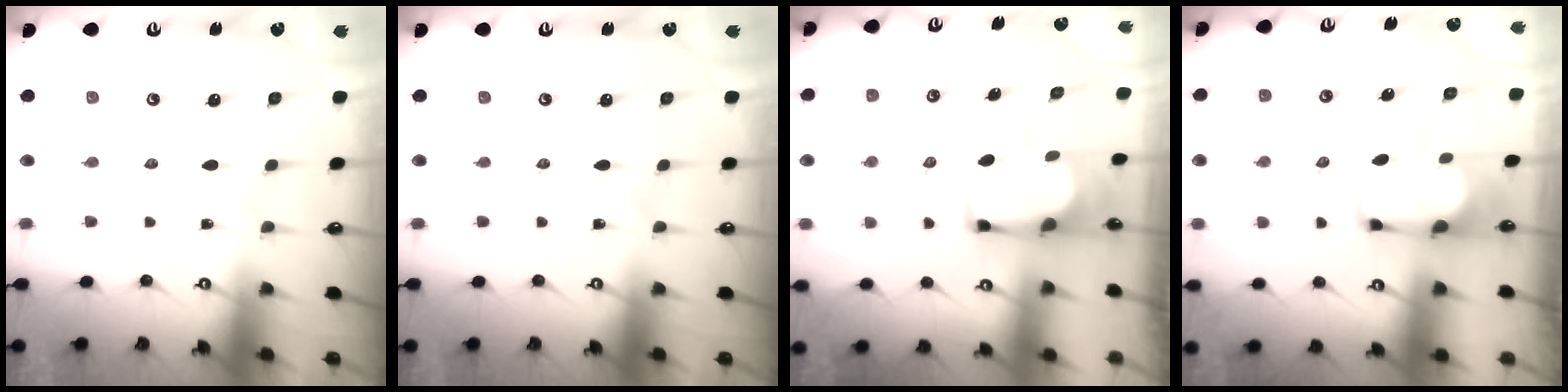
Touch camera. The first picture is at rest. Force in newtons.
{"total": 0.0}
{"total": 2.4, "press": 2.4, "slide": 0.2}
{"total": 1.6, "press": 1.5, "slide": 0.7}